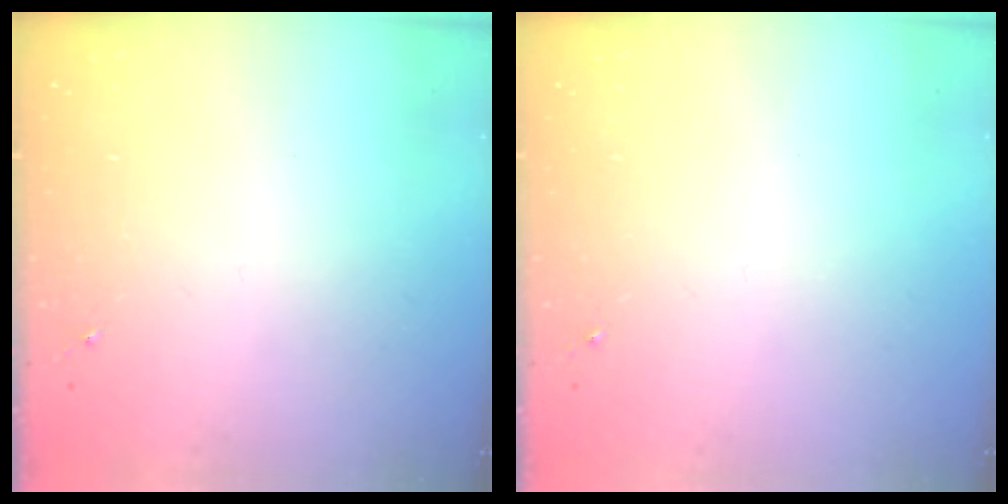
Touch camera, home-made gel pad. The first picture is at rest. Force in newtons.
{"total": 0.0}